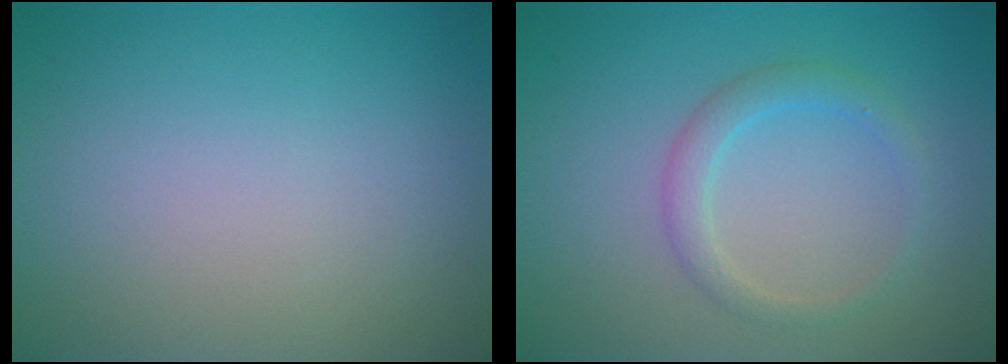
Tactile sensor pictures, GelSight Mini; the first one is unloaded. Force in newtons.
{"total": 2.0, "press": 2.0, "slide": 0.2}